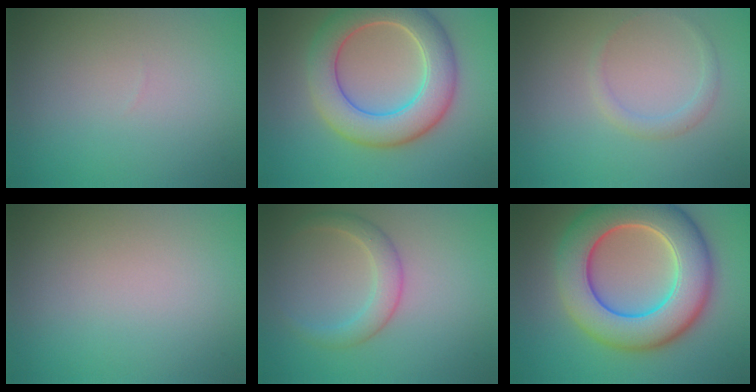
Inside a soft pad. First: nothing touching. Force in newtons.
{"total": 7.6, "press": 7.6, "slide": 0.9}
{"total": 1.3, "press": 1.3, "slide": 0.1}
{"total": 0.0}
{"total": 2.5, "press": 2.5, "slide": 0.2}
{"total": 11.0, "press": 10.9, "slide": 0.4}